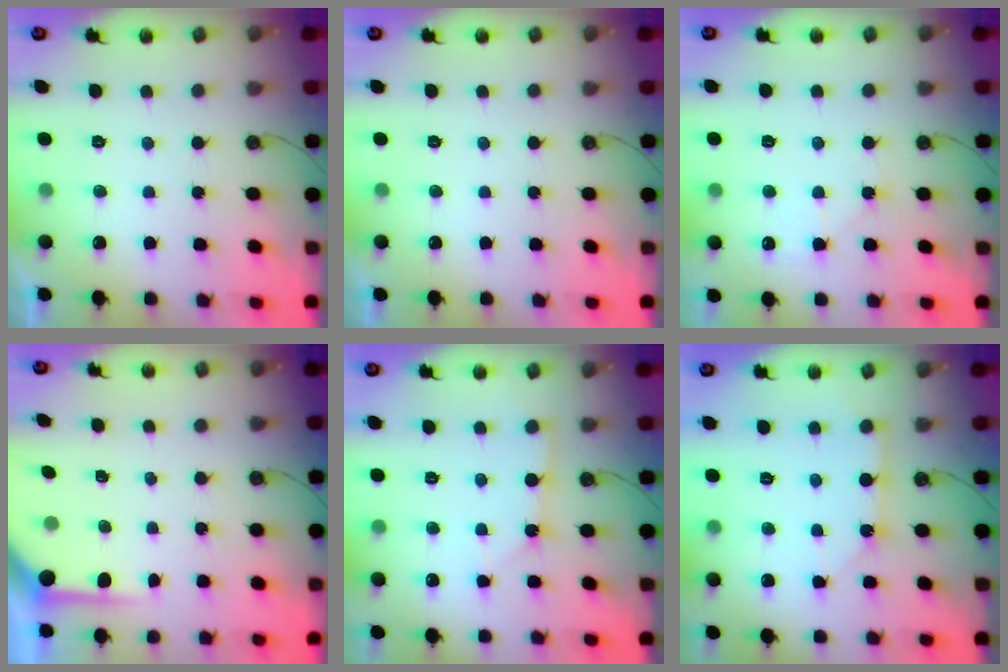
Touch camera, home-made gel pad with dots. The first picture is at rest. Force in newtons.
{"total": 0.0}
{"total": 4.7, "press": 4.7, "slide": 0.6}
{"total": 4.7, "press": 4.6, "slide": 0.5}
{"total": 2.5, "press": 2.5, "slide": 0.3}
{"total": 4.8, "press": 4.8, "slide": 0.5}